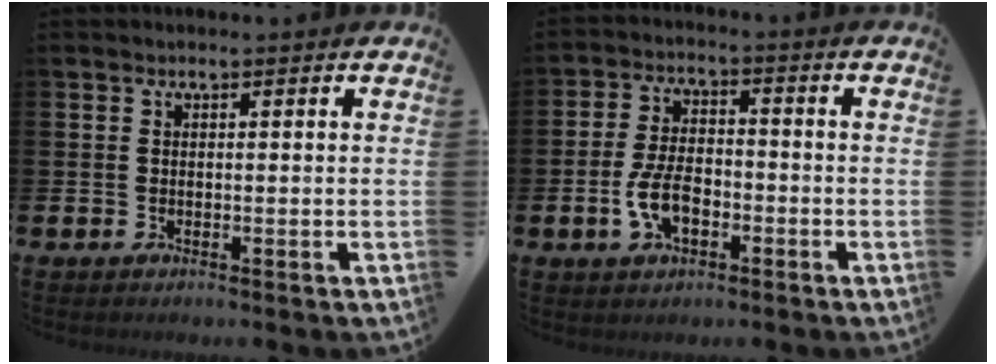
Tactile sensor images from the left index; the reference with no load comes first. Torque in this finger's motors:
{"motor_torque": [1.60, 0.54, 0.71, 0.16]}